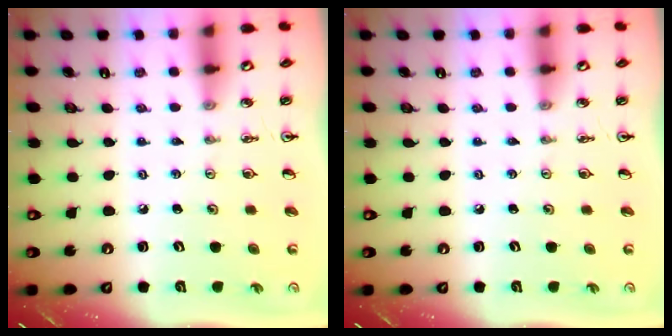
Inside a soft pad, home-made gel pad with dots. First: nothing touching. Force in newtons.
{"total": 0.0}